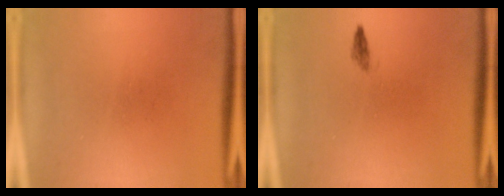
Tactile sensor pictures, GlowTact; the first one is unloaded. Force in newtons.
{"total": 0.8}